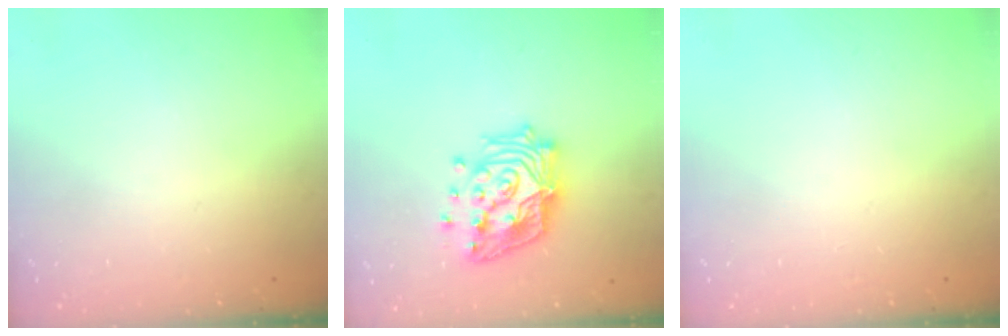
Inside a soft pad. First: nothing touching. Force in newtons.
{"total": 18.8, "press": 18.7, "slide": 1.6}
{"total": 0.0}